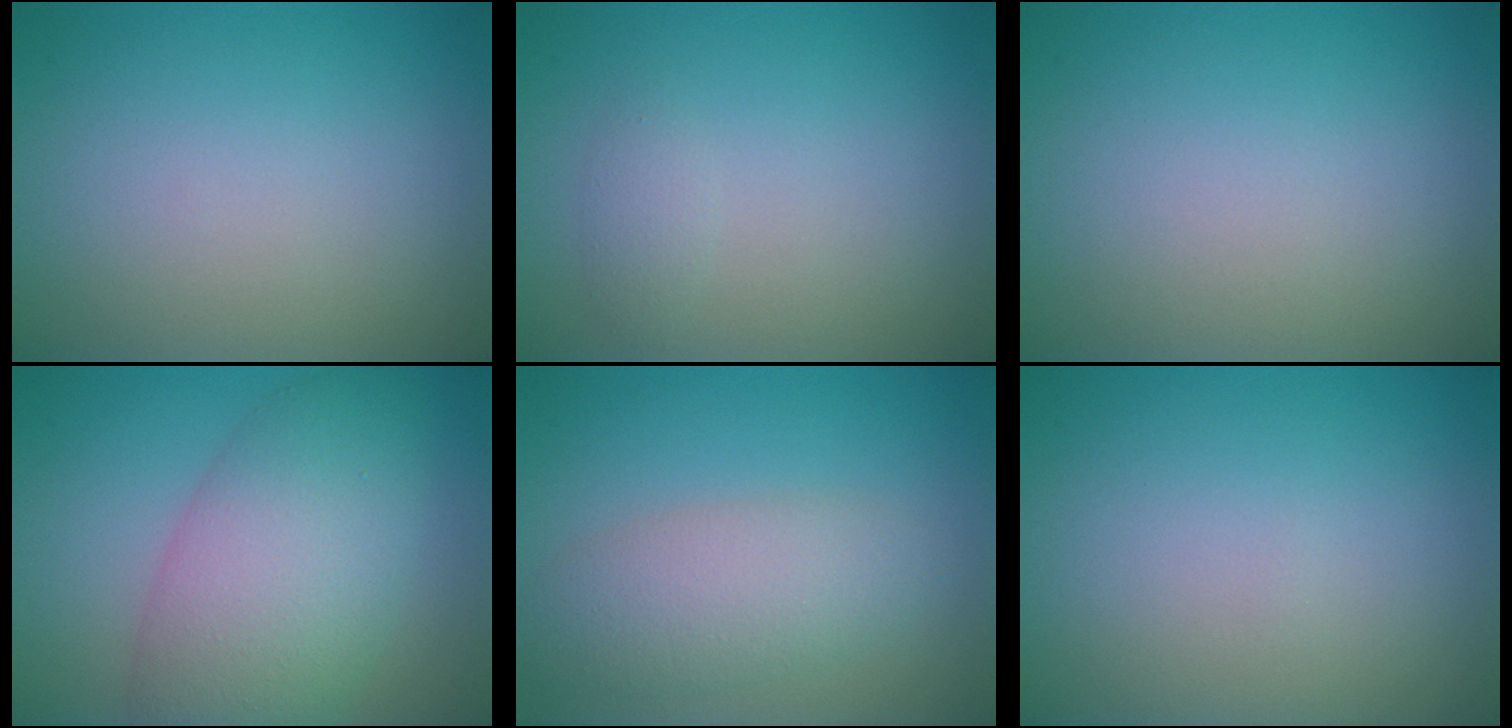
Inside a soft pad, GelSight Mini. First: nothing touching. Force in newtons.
{"total": 0.9, "press": 0.9, "slide": 0.0}
{"total": 0.0}
{"total": 8.2, "press": 8.2, "slide": 0.2}
{"total": 4.1, "press": 4.1, "slide": 0.2}
{"total": 0.0}